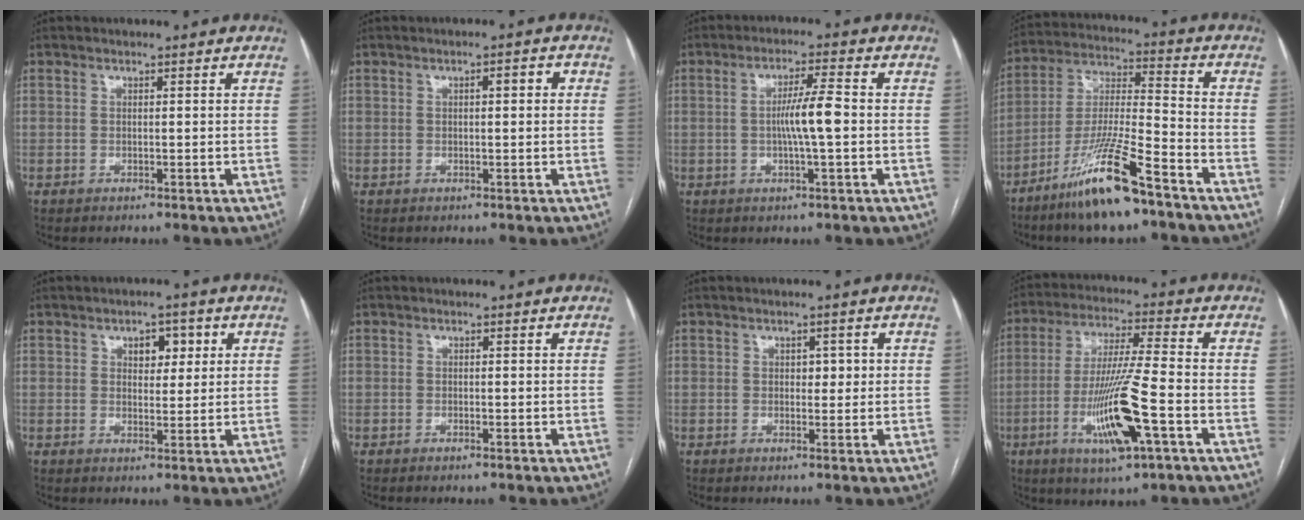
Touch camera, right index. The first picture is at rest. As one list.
[{"total": 2.2, "force": [0.4, 0.7, 2.0], "torque": [-0.030, 0.011, 0.005]}, {"total": 5.8, "force": [-0.4, 0.0, 5.8], "torque": [-0.107, 0.004, -0.010]}, {"total": 14.6, "force": [-9.7, 1.2, 10.9], "torque": [-0.220, -0.023, -0.179]}, {"total": 4.2, "force": [1.7, 2.4, 3.0], "torque": [-0.038, 0.009, 0.025]}, {"total": 0.6, "force": [-0.5, 0.0, 0.3], "torque": [-0.008, -0.001, -0.006]}, {"total": 1.9, "force": [0.3, 1.3, 1.4], "torque": [-0.016, 0.004, 0.003]}, {"total": 13.5, "force": [-4.7, 0.4, 12.6], "torque": [-0.250, -0.014, -0.083]}]